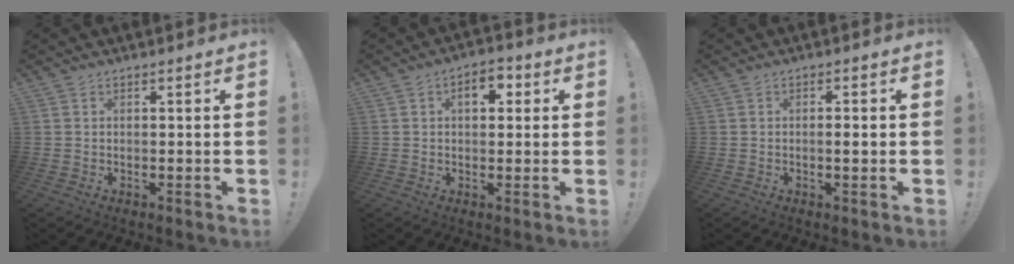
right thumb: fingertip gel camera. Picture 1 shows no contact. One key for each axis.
{"total": 6.1, "fx": 1.6, "fy": 3.6, "fz": 4.6, "tx": -0.051, "ty": 0.002, "tz": 0.020}
{"total": 2.0, "fx": -0.3, "fy": 0.2, "fz": 1.9, "tx": -0.018, "ty": -0.006, "tz": -0.011}